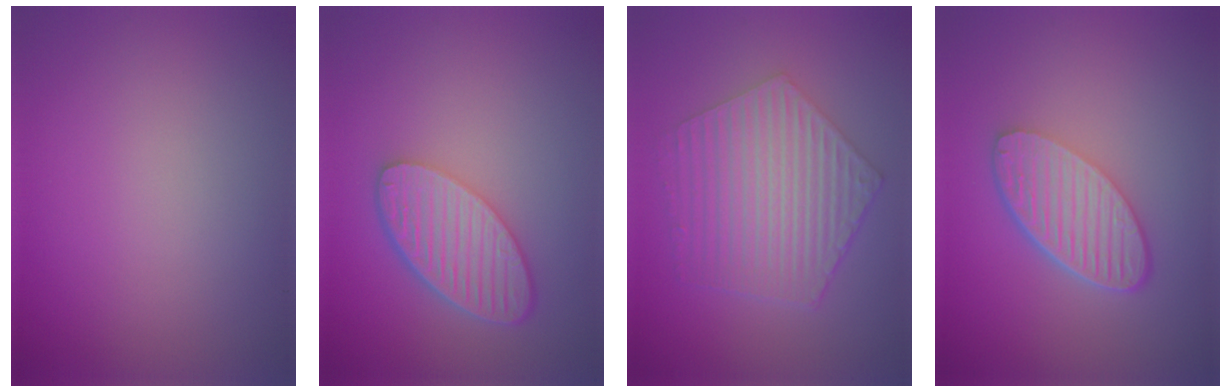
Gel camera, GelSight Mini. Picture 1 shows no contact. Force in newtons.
{"total": 6.0, "press": 4.7, "slide": 3.8}
{"total": 6.7, "press": 4.9, "slide": 4.6}
{"total": 5.9, "press": 4.2, "slide": 4.1}